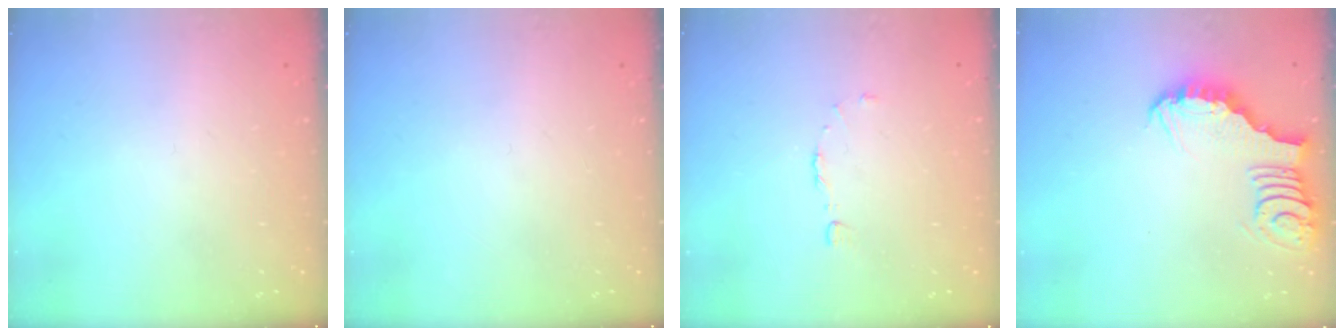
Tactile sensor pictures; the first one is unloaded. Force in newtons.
{"total": 0.0}
{"total": 2.9, "press": 2.9, "slide": 0.2}
{"total": 3.6, "press": 3.6, "slide": 0.4}